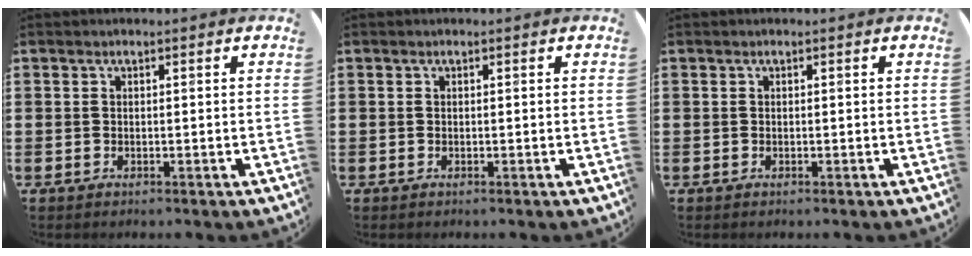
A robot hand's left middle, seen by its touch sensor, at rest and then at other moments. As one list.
[{"total": 0.0}, {"total": 0.0}]